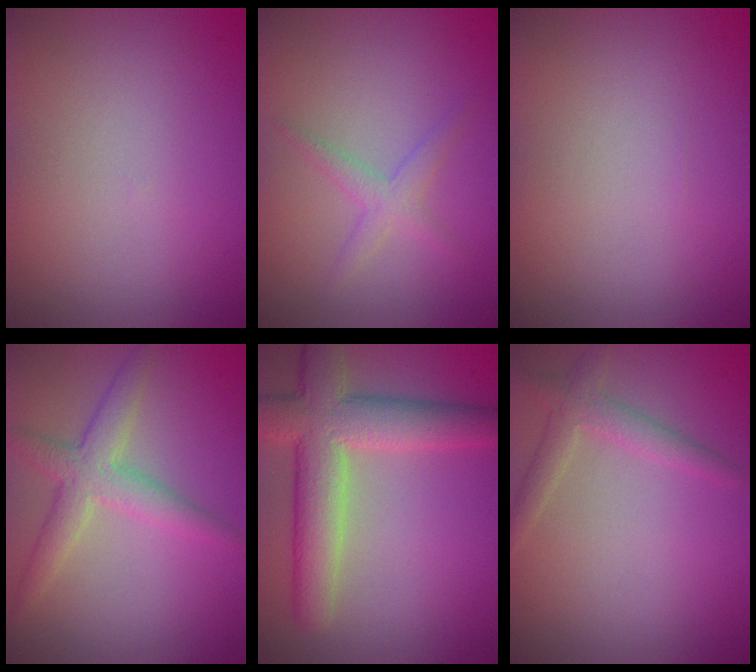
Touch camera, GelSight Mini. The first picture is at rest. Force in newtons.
{"total": 1.8, "press": 1.8, "slide": 0.1}
{"total": 0.0}
{"total": 3.7, "press": 3.7, "slide": 0.1}
{"total": 7.1, "press": 7.1, "slide": 0.5}
{"total": 2.2, "press": 2.2, "slide": 0.2}